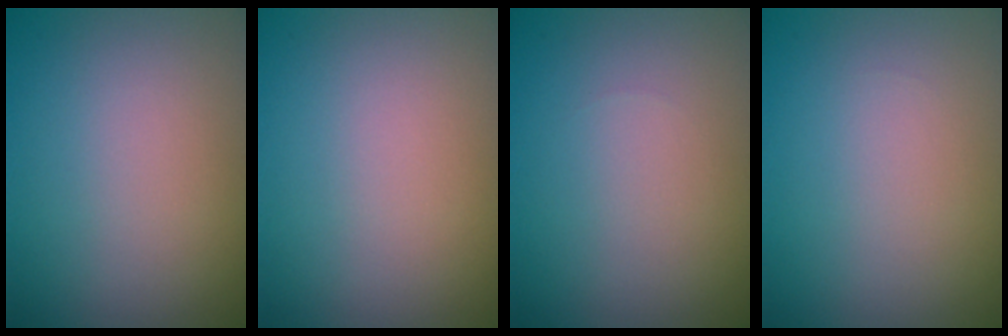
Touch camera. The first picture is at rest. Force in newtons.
{"total": 0.0}
{"total": 0.0}
{"total": 0.0}